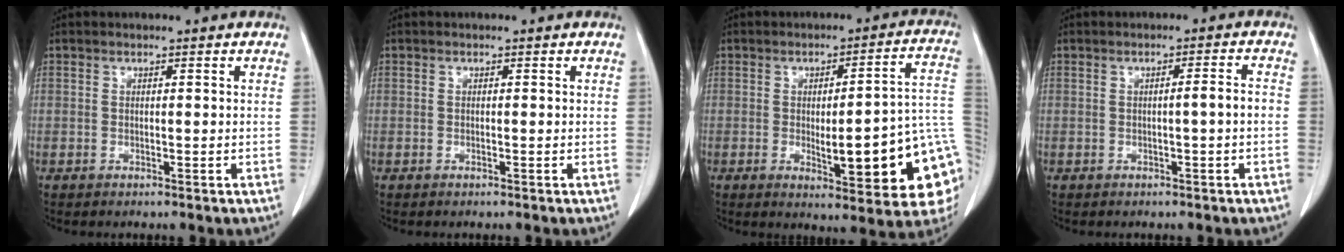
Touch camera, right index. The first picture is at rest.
{"total": 0.0}
{"total": 18.5, "force": [-3.8, 3.2, 17.9], "torque": [-0.146, 0.018, -0.033]}
{"total": 2.4, "force": [-0.5, -0.2, 2.3], "torque": [-0.032, 0.002, -0.007]}